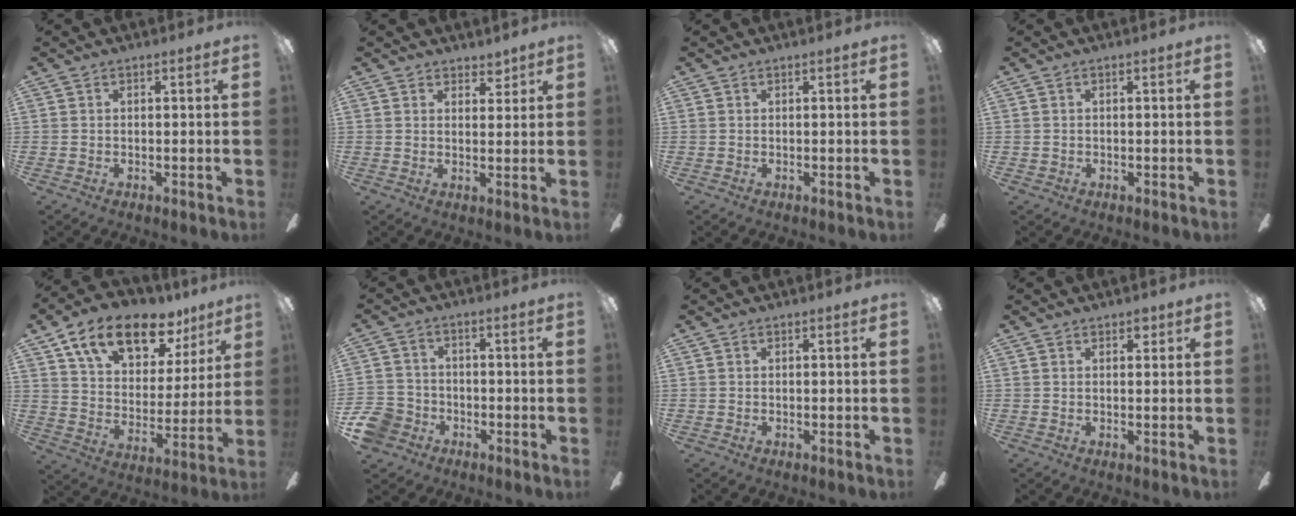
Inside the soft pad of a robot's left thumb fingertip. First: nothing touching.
{"total": 3.6, "force": [3.0, 1.9, 0.6], "torque": [0.007, -0.018, 0.052]}
{"total": 0.0}
{"total": 0.7, "force": [-0.2, 0.7, 0.2], "torque": [-0.002, 0.004, -0.006]}
{"total": 17.6, "force": [11.7, 9.1, 9.4], "torque": [-0.159, -0.063, 0.204]}
{"total": 8.2, "force": [-4.3, 6.3, 3.0], "torque": [-0.081, 0.033, -0.082]}
{"total": 0.0}
{"total": 2.1, "force": [1.3, 1.3, 0.8], "torque": [-0.001, -0.003, 0.021]}